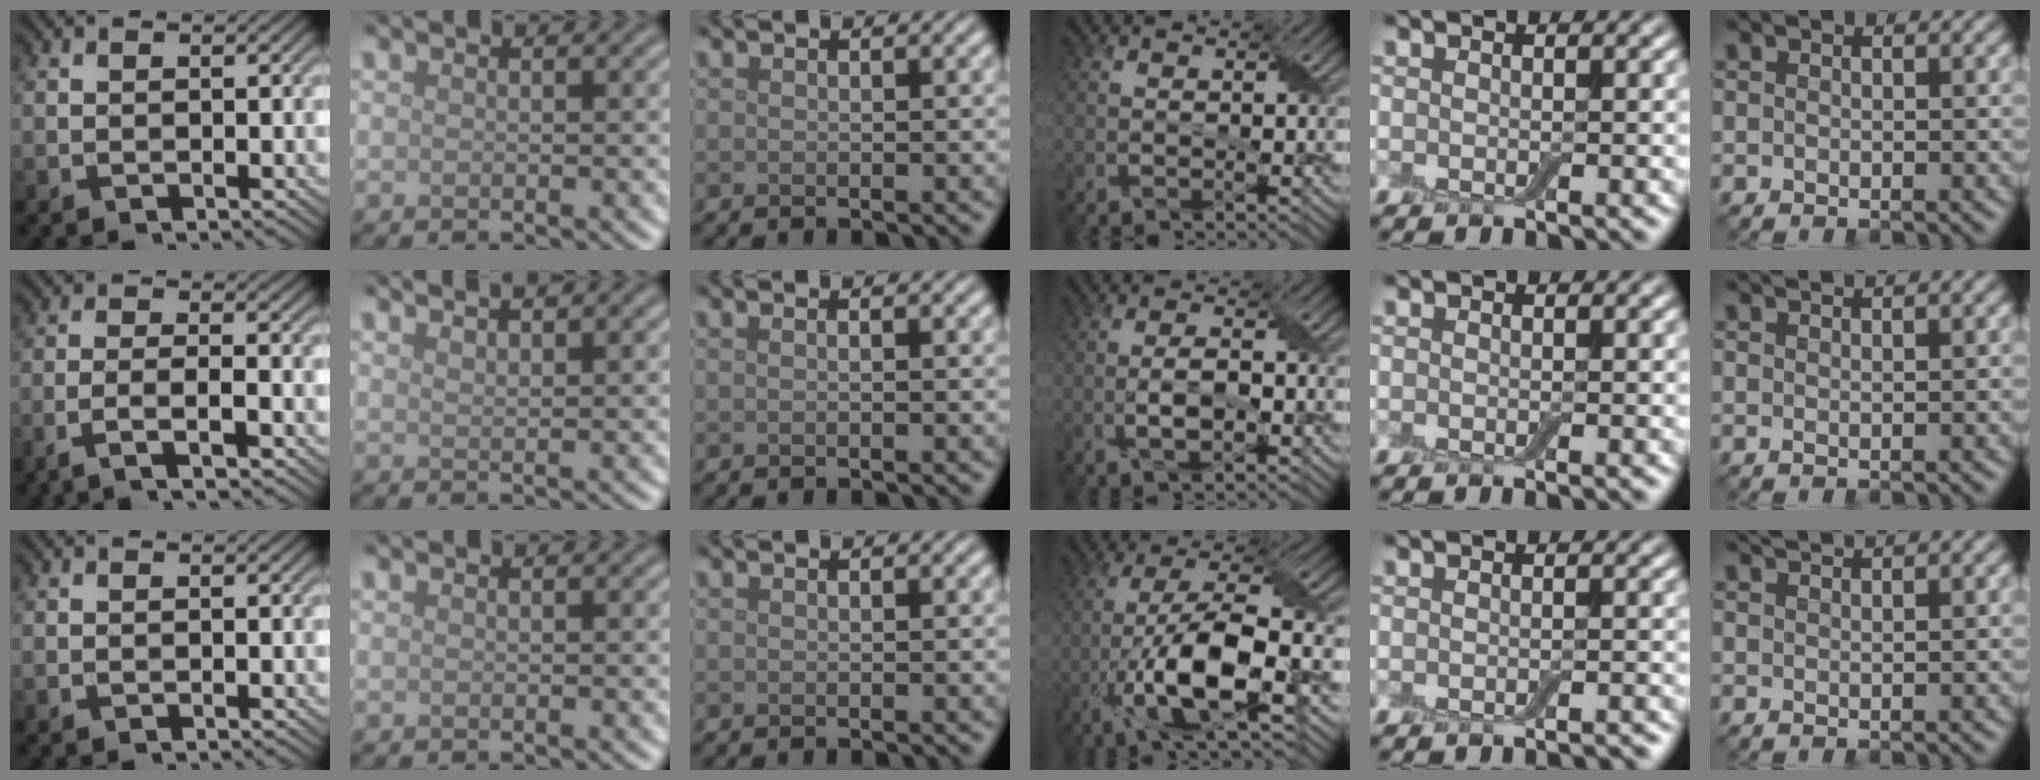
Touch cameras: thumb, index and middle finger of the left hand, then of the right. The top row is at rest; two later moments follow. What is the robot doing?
{"motion": "peel", "object": "bubble wrap"}